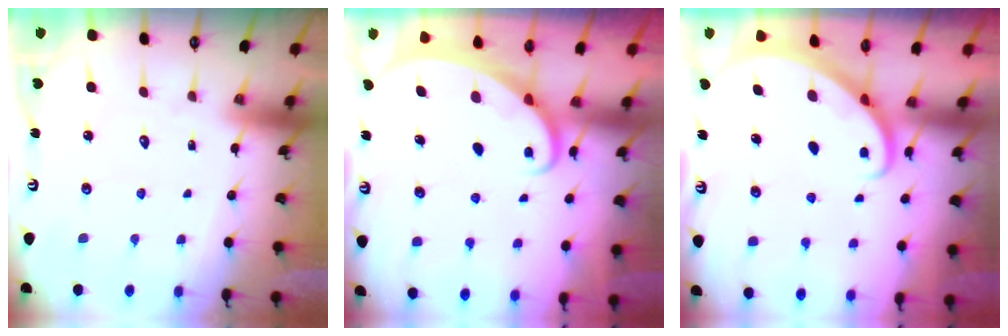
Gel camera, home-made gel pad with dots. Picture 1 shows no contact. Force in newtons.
{"total": 2.0, "press": 2.0, "slide": 0.2}
{"total": 2.7, "press": 2.7, "slide": 0.1}